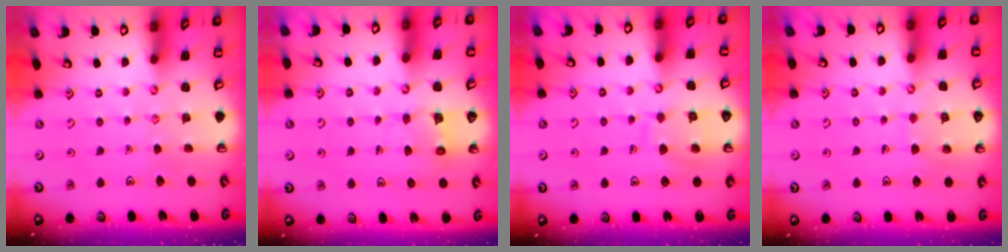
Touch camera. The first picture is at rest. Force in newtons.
{"total": 5.3, "press": 5.2, "slide": 0.4}
{"total": 8.5, "press": 8.5, "slide": 0.8}
{"total": 4.8, "press": 4.8, "slide": 0.3}